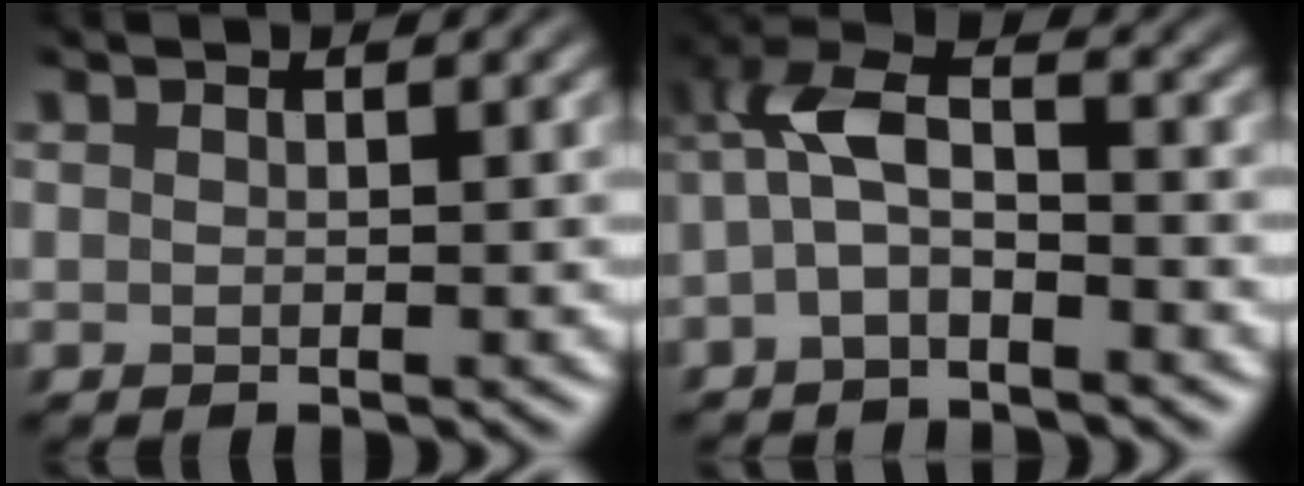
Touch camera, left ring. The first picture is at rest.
{"total": 4.2, "force": [-2.2, 1.9, 3.1], "torque": [-0.088, 0.009, -0.040]}